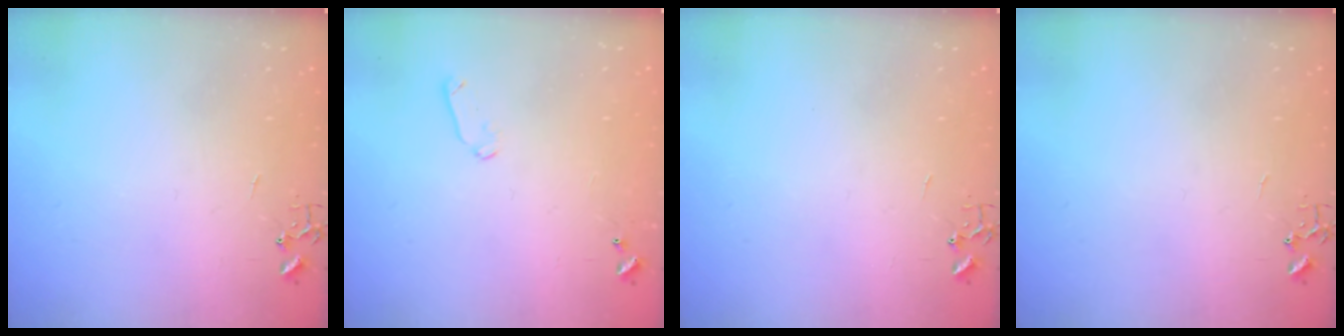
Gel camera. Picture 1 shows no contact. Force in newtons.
{"total": 5.2, "press": 5.1, "slide": 1.0}
{"total": 0.0}
{"total": 0.0}